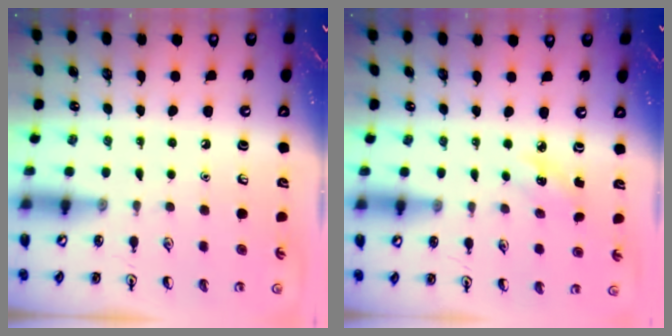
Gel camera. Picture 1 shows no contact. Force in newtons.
{"total": 2.7, "press": 2.5, "slide": 1.0}